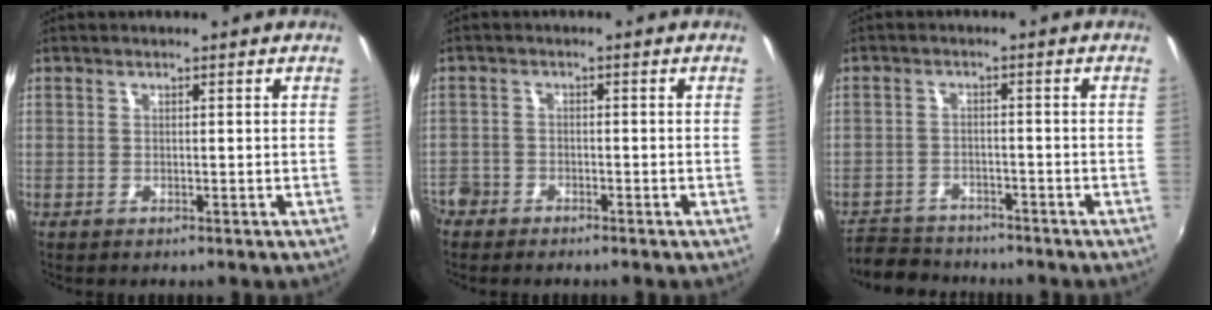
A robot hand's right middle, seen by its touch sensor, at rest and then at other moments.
{"total": 5.0, "force": [-3.7, 3.2, 1.0], "torque": [-0.044, -0.005, -0.074]}
{"total": 7.8, "force": [-7.0, 3.2, 1.4], "torque": [-0.052, 0.003, -0.119]}